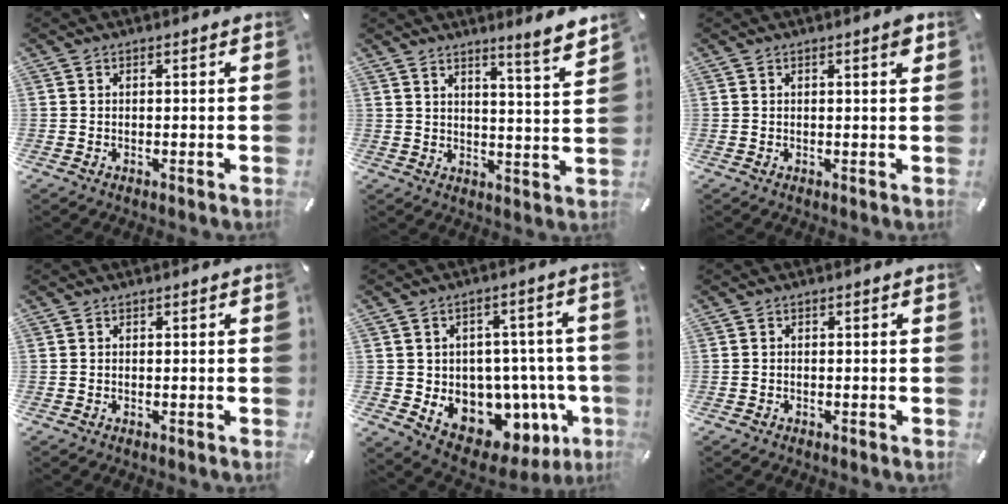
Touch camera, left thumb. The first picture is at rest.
{"total": 6.5, "force": [5.6, -0.3, 3.3], "torque": [-0.053, -0.042, 0.093]}
{"total": 1.8, "force": [0.9, 0.2, 1.5], "torque": [-0.024, -0.002, 0.012]}
{"total": 0.0}
{"total": 11.3, "force": [-4.2, 8.8, 5.7], "torque": [-0.057, -0.003, -0.051]}
{"total": 0.7, "force": [-0.5, 0.5, 0.0], "torque": [0.001, 0.003, -0.013]}